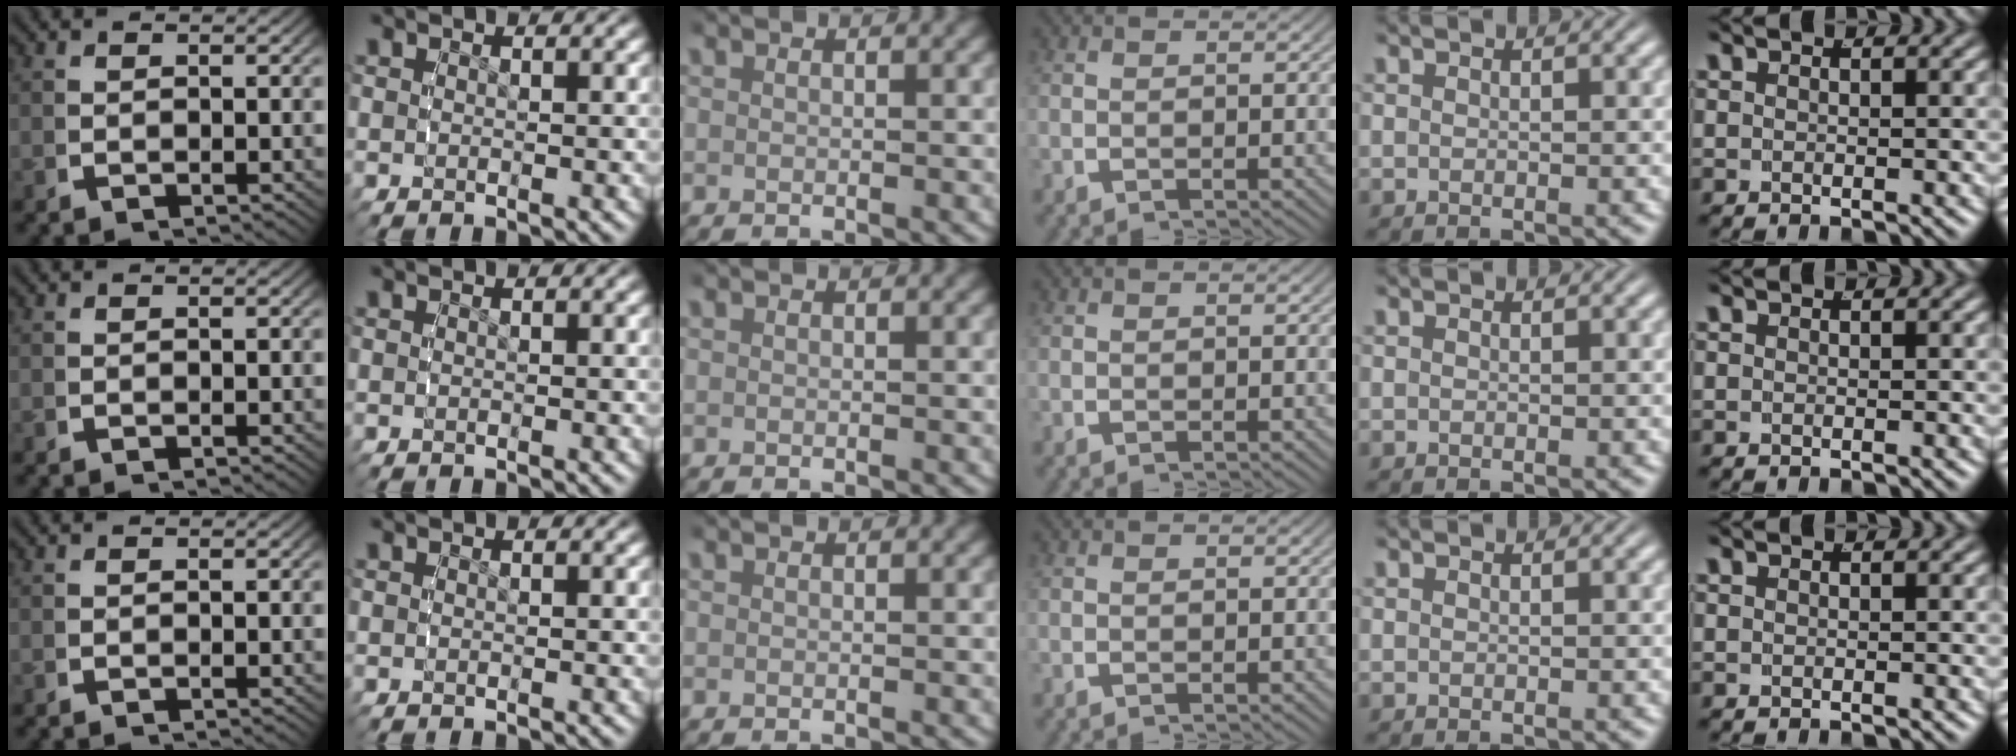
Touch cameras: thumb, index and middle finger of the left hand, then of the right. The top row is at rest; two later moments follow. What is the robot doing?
{"motion": "reach", "object": "velcro strap"}